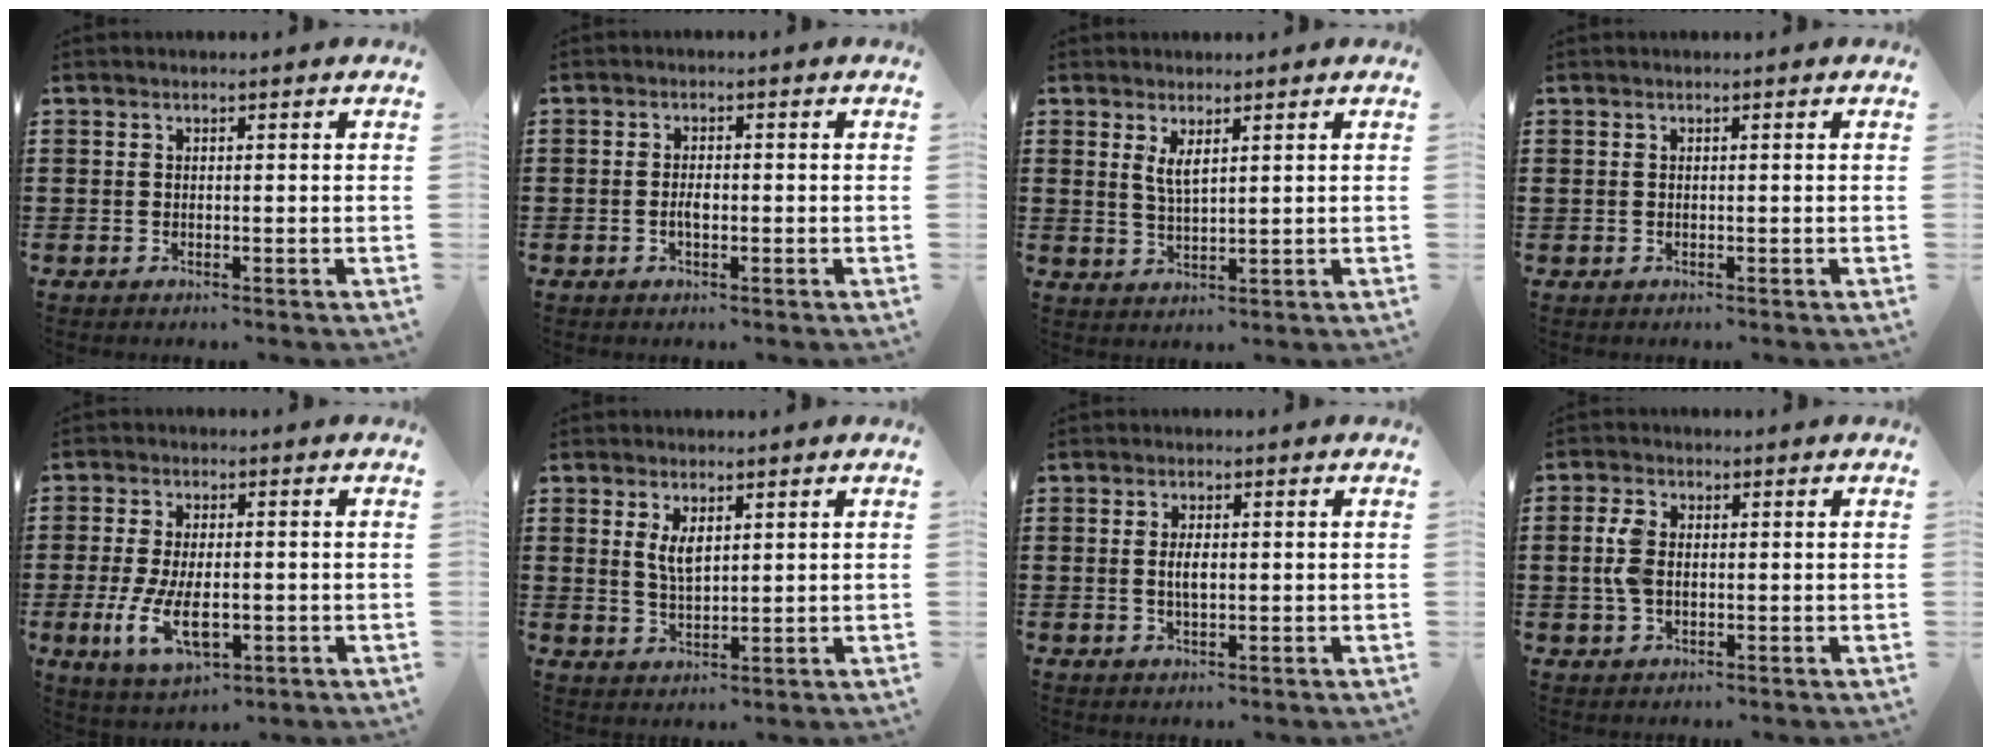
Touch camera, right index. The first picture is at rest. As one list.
[{"total": 1.8, "force": [-0.4, 0.7, 1.6], "torque": [-0.030, 0.001, -0.008]}, {"total": 2.8, "force": [1.6, 0.8, 2.2], "torque": [-0.047, 0.001, 0.029]}, {"total": 0.0}, {"total": 8.3, "force": [-1.9, 3.7, 7.2], "torque": [-0.156, -0.010, -0.034]}, {"total": 3.3, "force": [1.4, 1.3, 2.6], "torque": [-0.056, 0.004, 0.025]}, {"total": 2.7, "force": [0.0, 1.0, 2.5], "torque": [-0.049, 0.001, -0.001]}, {"total": 4.2, "force": [0.1, 2.5, 3.4], "torque": [-0.092, 0.001, -0.005]}]